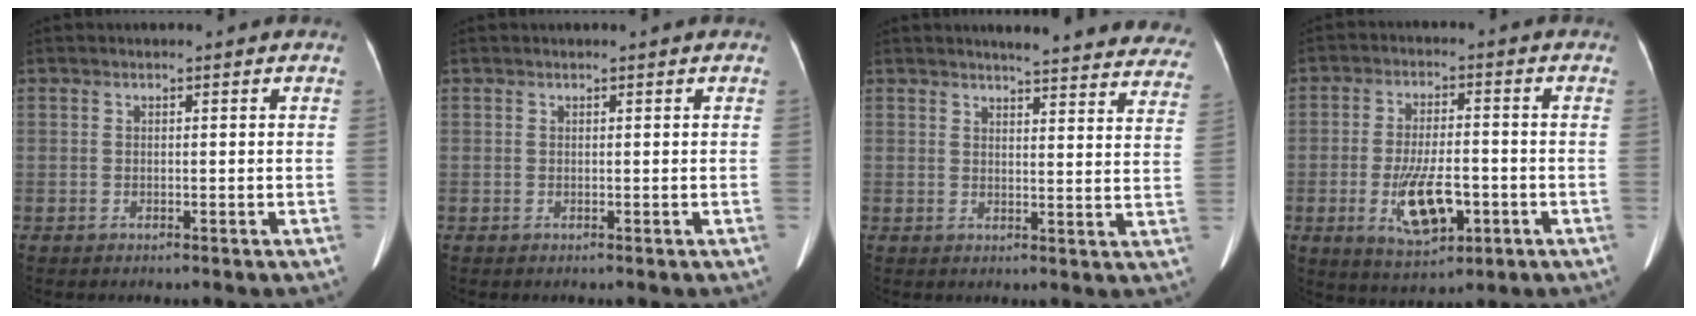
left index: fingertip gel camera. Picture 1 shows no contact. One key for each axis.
{"total": 0.0}
{"total": 21.6, "fx": 20.2, "fy": 2.8, "fz": 7.1, "tx": -0.070, "ty": -0.071, "tz": 0.214}
{"total": 9.4, "fx": -3.0, "fy": 3.7, "fz": 8.2, "tx": -0.157, "ty": -0.007, "tz": -0.044}